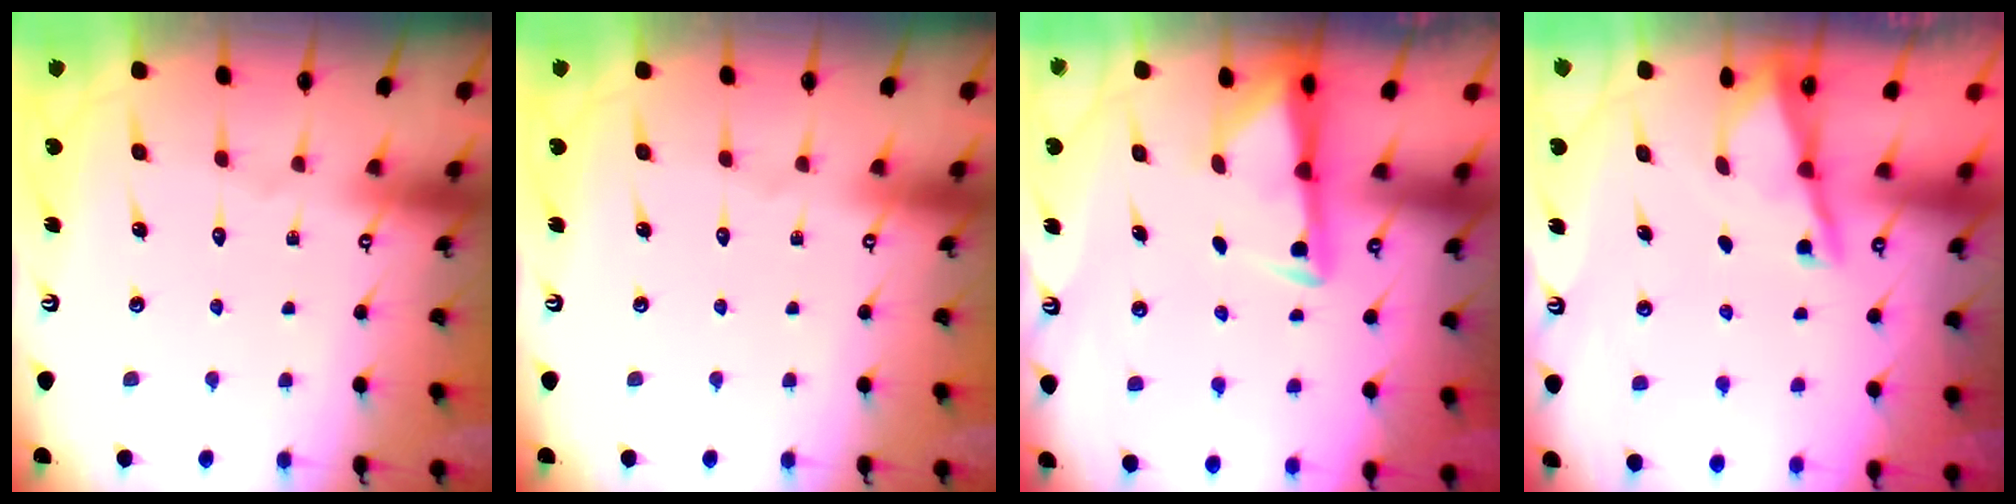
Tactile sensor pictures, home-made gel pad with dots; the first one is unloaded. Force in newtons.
{"total": 0.0}
{"total": 2.9, "press": 2.9, "slide": 0.6}
{"total": 2.9, "press": 2.8, "slide": 0.3}